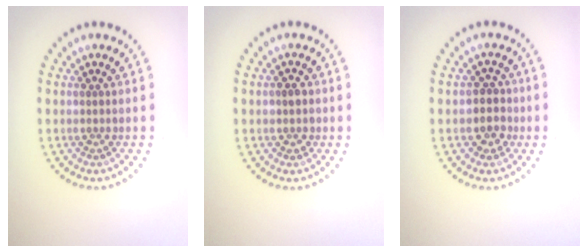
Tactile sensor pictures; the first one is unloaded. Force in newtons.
{"total": 1.4, "press": 1.3, "slide": 0.2}
{"total": 2.4, "press": 2.2, "slide": 1.0}